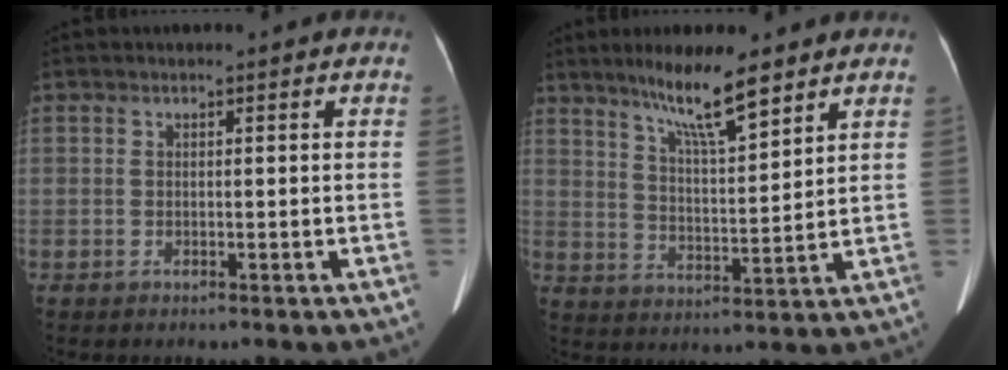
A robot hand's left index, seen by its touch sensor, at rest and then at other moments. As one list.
[{"total": 9.7, "force": [7.2, 0.7, 6.4], "torque": [-0.117, -0.004, 0.130]}]